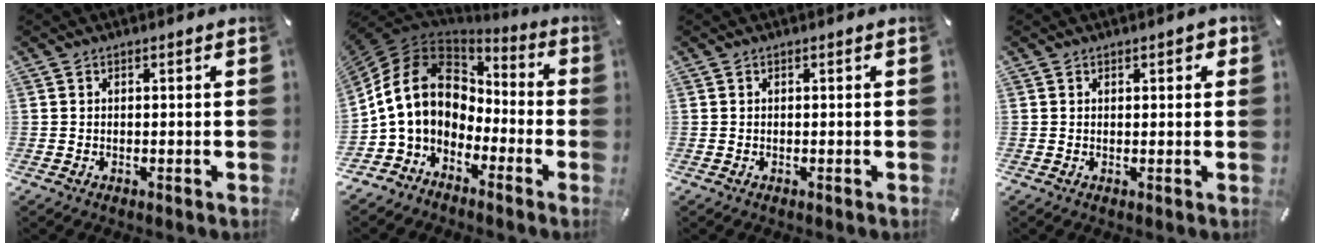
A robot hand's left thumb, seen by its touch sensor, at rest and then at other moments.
{"total": 14.1, "force": [0.2, 11.4, 8.3], "torque": [-0.202, 0.011, -0.004]}
{"total": 0.0}
{"total": 1.4, "force": [0.8, 0.8, 0.8], "torque": [-0.009, 0.002, 0.011]}